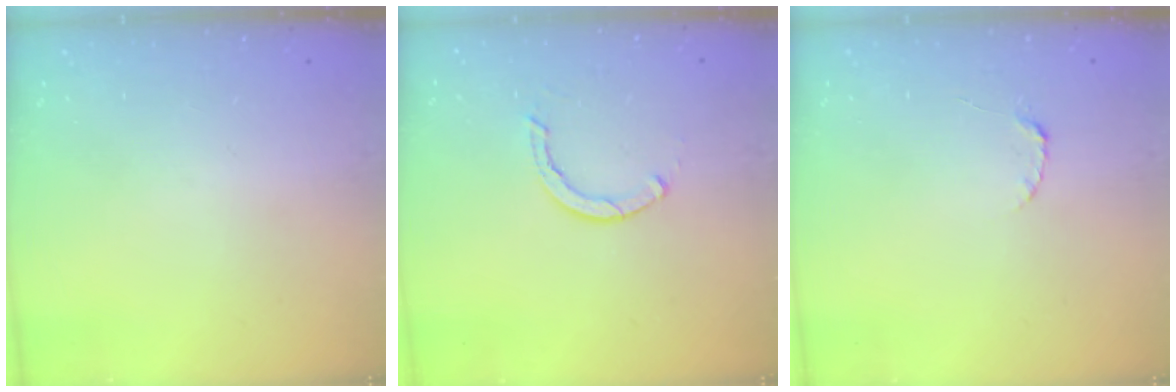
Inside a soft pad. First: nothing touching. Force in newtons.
{"total": 2.3, "press": 2.3, "slide": 0.1}
{"total": 2.2, "press": 2.2, "slide": 0.3}